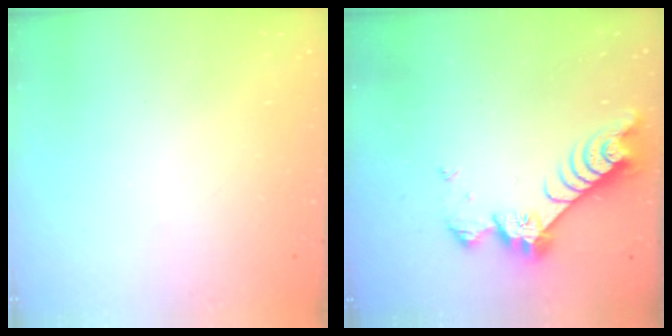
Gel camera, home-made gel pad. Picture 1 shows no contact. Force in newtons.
{"total": 7.4, "press": 7.3, "slide": 0.9}